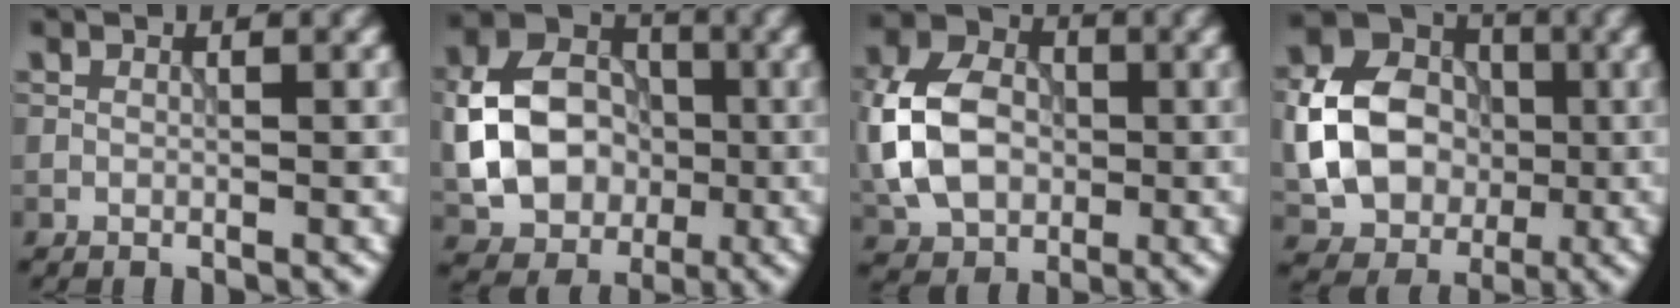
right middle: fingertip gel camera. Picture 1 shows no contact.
{"total": 9.4, "force": [-1.1, 7.3, 5.7], "torque": [-0.113, 0.009, -0.026]}
{"total": 8.9, "force": [-0.8, 6.6, 5.9], "torque": [-0.137, 0.011, -0.028]}
{"total": 9.1, "force": [-0.8, 7.2, 5.5], "torque": [-0.104, 0.005, -0.019]}